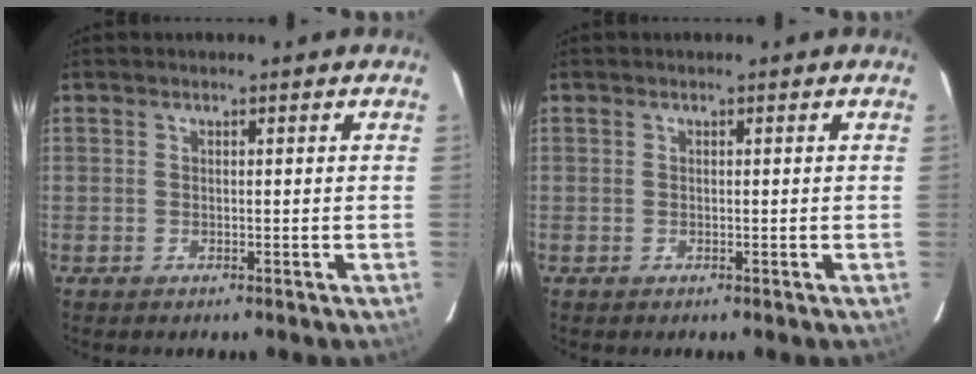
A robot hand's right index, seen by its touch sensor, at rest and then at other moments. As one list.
[{"total": 0.0}]